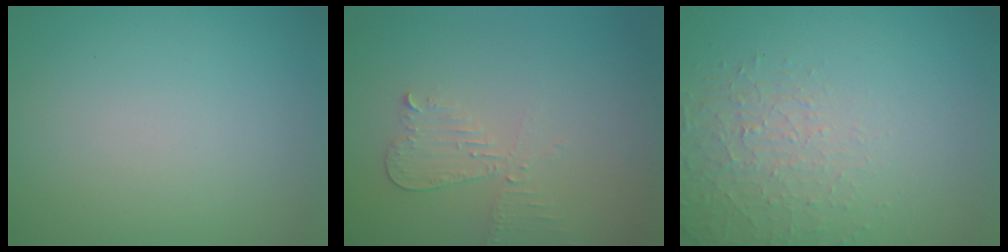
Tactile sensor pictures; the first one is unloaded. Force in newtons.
{"total": 2.2, "press": 2.2, "slide": 0.1}
{"total": 1.6, "press": 1.0, "slide": 1.2}